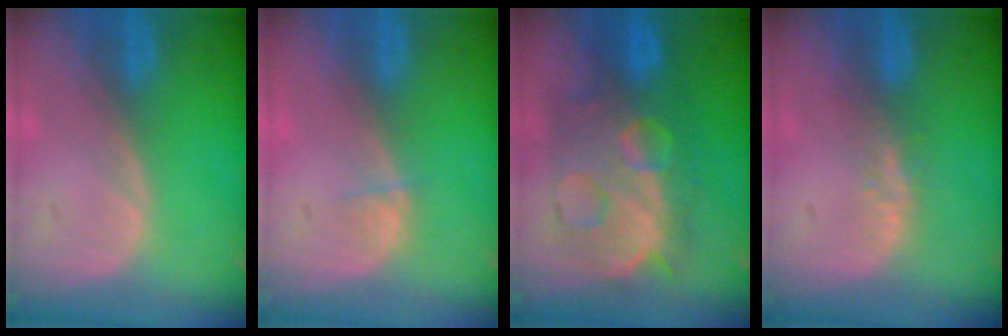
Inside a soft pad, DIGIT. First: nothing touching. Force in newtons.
{"total": 1.1, "press": 1.0, "slide": 0.4}
{"total": 11.9, "press": 11.9, "slide": 1.2}
{"total": 2.8, "press": 2.1, "slide": 1.8}